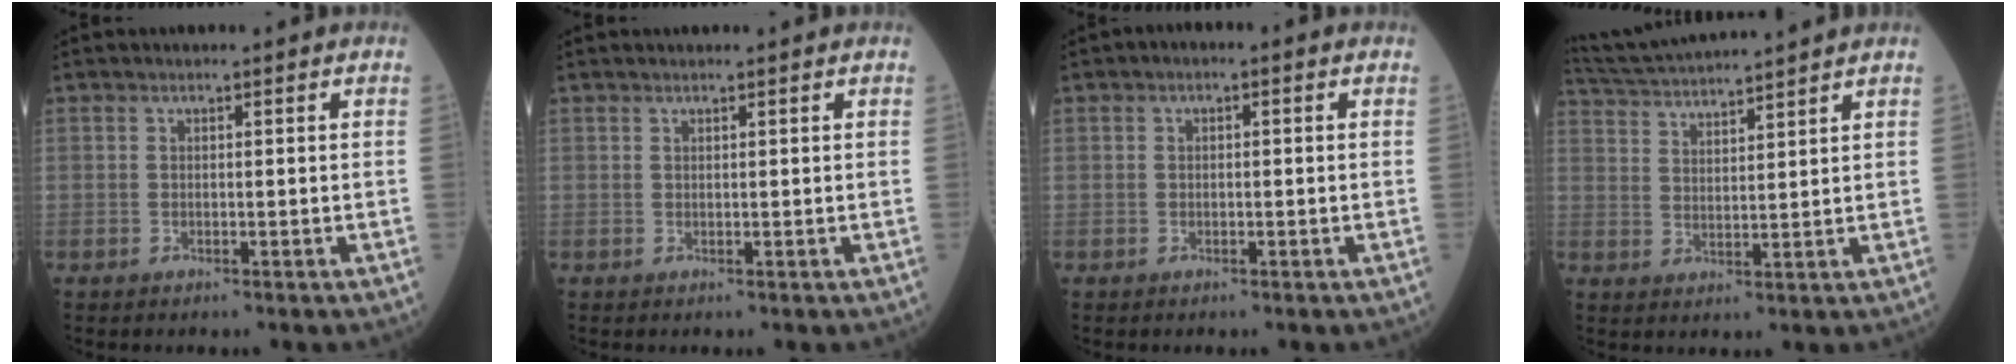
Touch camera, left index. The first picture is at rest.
{"total": 1.2, "force": [1.2, 0.0, 0.3], "torque": [-0.007, 0.014, 0.017]}
{"total": 0.9, "force": [-0.2, 0.4, 0.7], "torque": [-0.008, 0.003, -0.012]}
{"total": 11.5, "force": [10.8, -0.7, 3.9], "torque": [-0.085, 0.028, 0.181]}